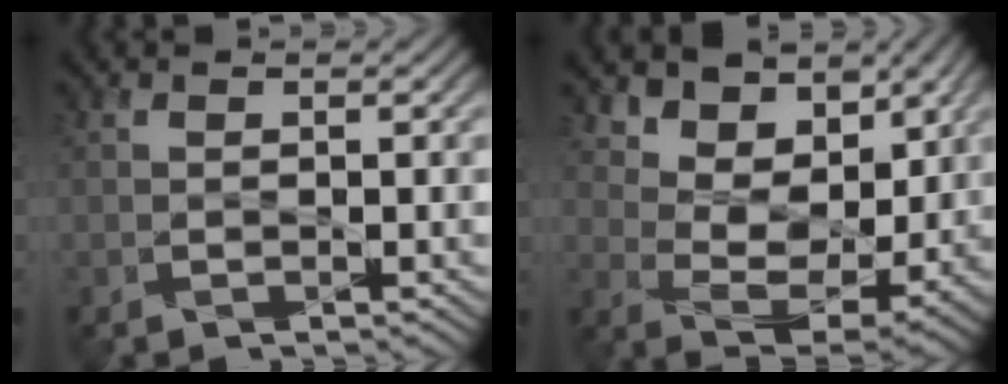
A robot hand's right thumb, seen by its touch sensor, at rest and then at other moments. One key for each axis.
{"total": 8.3, "fx": 5.1, "fy": 4.7, "fz": 4.5, "tx": -0.098, "ty": -0.004, "tz": 0.082}